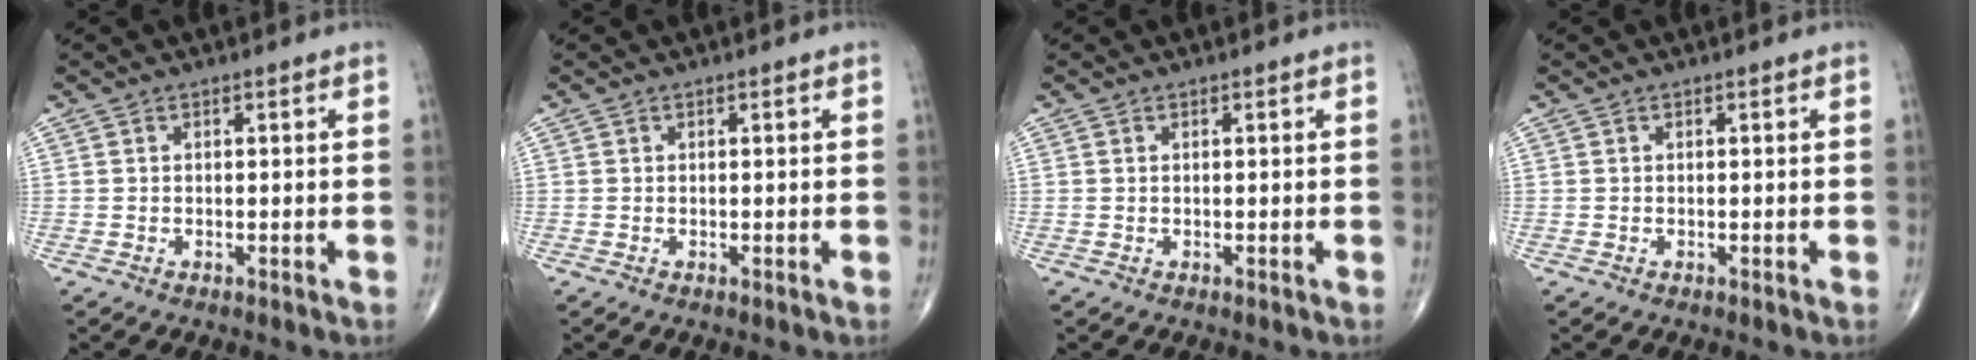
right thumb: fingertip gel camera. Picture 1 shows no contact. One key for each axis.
{"total": 0.0}
{"total": 0.0}
{"total": 0.0}